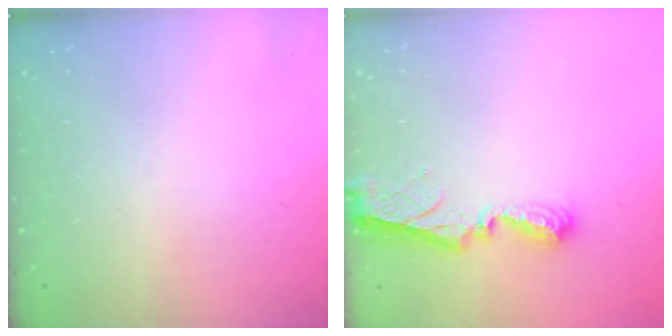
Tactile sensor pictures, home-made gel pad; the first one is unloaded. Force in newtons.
{"total": 8.5, "press": 8.5, "slide": 0.8}